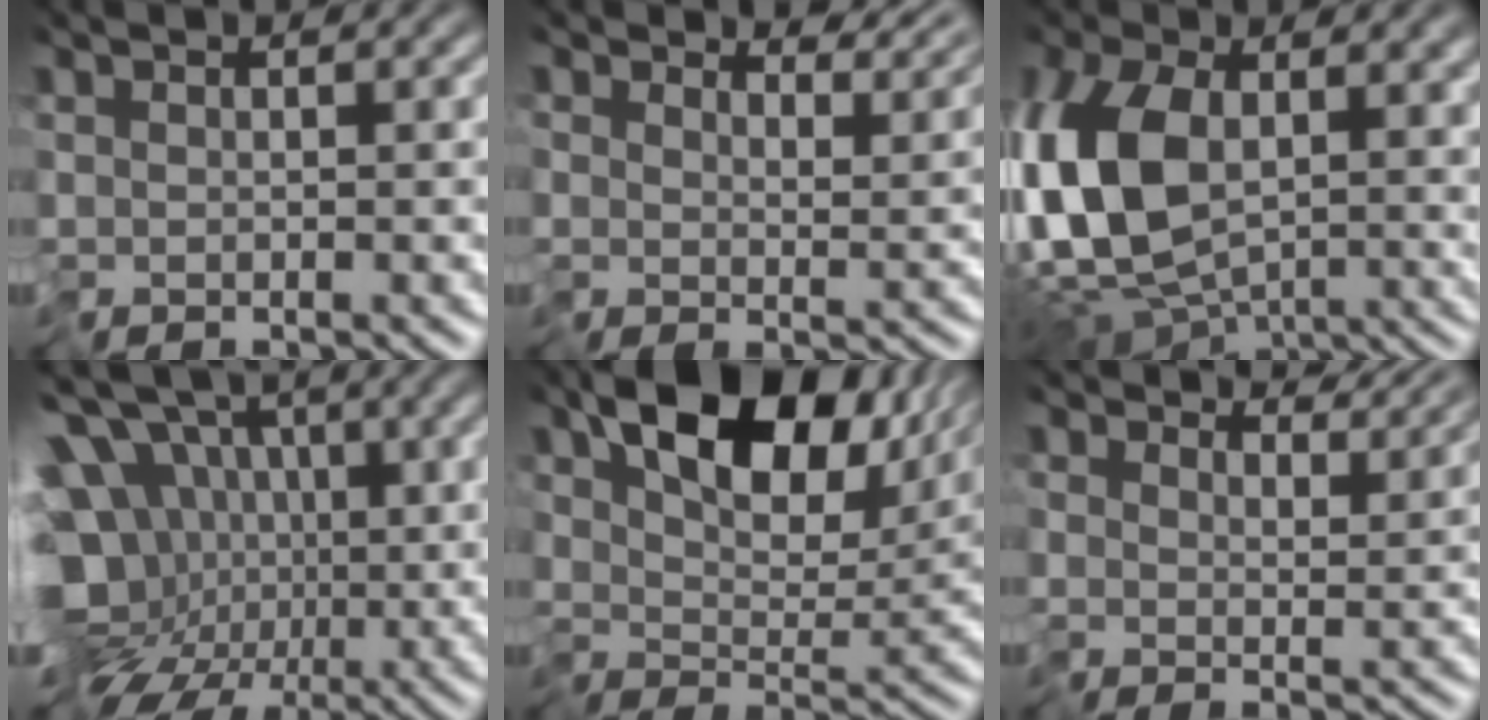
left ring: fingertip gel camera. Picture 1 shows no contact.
{"total": 4.5, "force": [4.4, 0.6, 0.8], "torque": [-0.015, 0.007, 0.065]}
{"total": 12.5, "force": [0.9, 7.5, 10.0], "torque": [-0.220, -0.016, 0.017]}
{"total": 13.9, "force": [-0.7, 11.8, 7.4], "torque": [-0.146, -0.008, -0.028]}
{"total": 9.7, "force": [4.8, 5.3, 6.5], "torque": [-0.100, 0.004, 0.084]}
{"total": 3.3, "force": [3.3, 0.2, 0.1], "torque": [-0.003, 0.006, 0.052]}